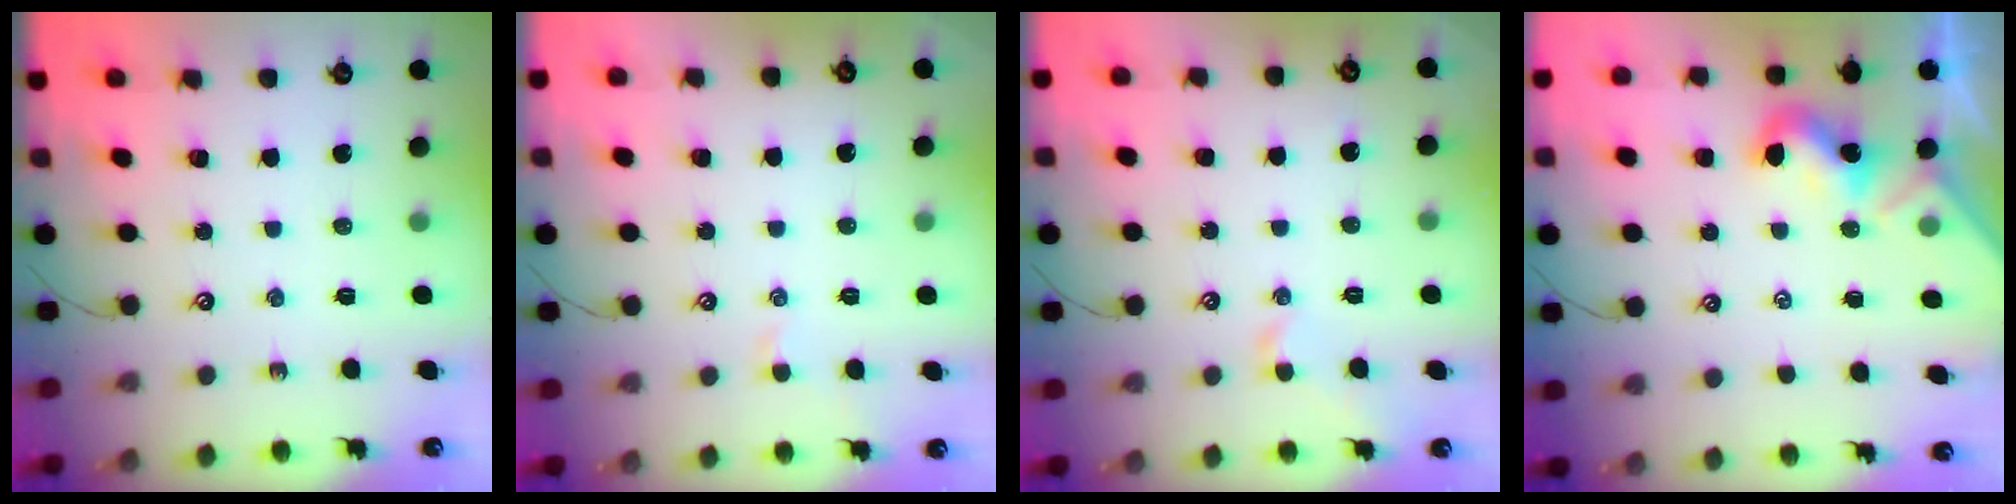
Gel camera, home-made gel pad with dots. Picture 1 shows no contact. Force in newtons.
{"total": 0.6, "press": 0.3, "slide": 0.5}
{"total": 1.2, "press": 1.0, "slide": 0.7}
{"total": 1.8, "press": 1.8, "slide": 0.4}